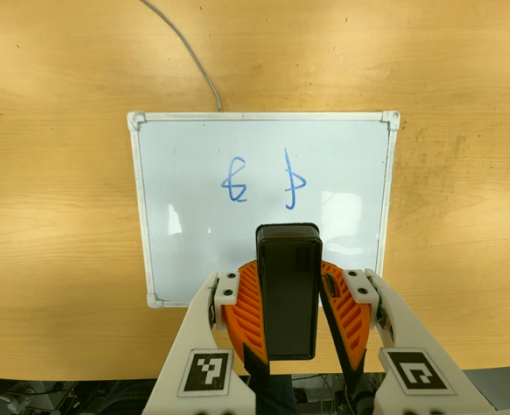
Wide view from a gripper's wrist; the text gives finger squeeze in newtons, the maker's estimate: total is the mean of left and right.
{"total": 7.1, "left": 7.1, "right": 7.2}